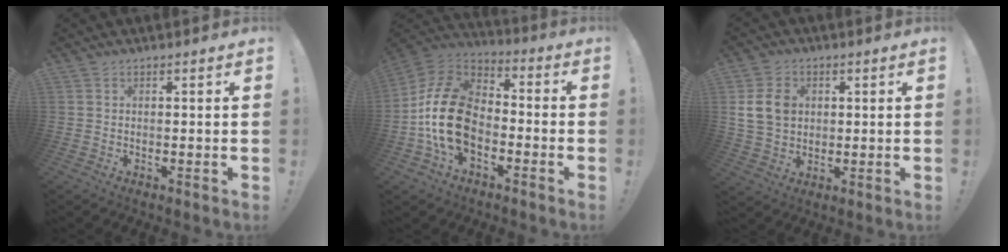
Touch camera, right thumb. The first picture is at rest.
{"total": 19.9, "force": [-4.2, 13.1, 14.3], "torque": [-0.259, 0.038, -0.062]}
{"total": 9.5, "force": [1.9, 7.6, 5.4], "torque": [-0.100, 0.006, 0.042]}